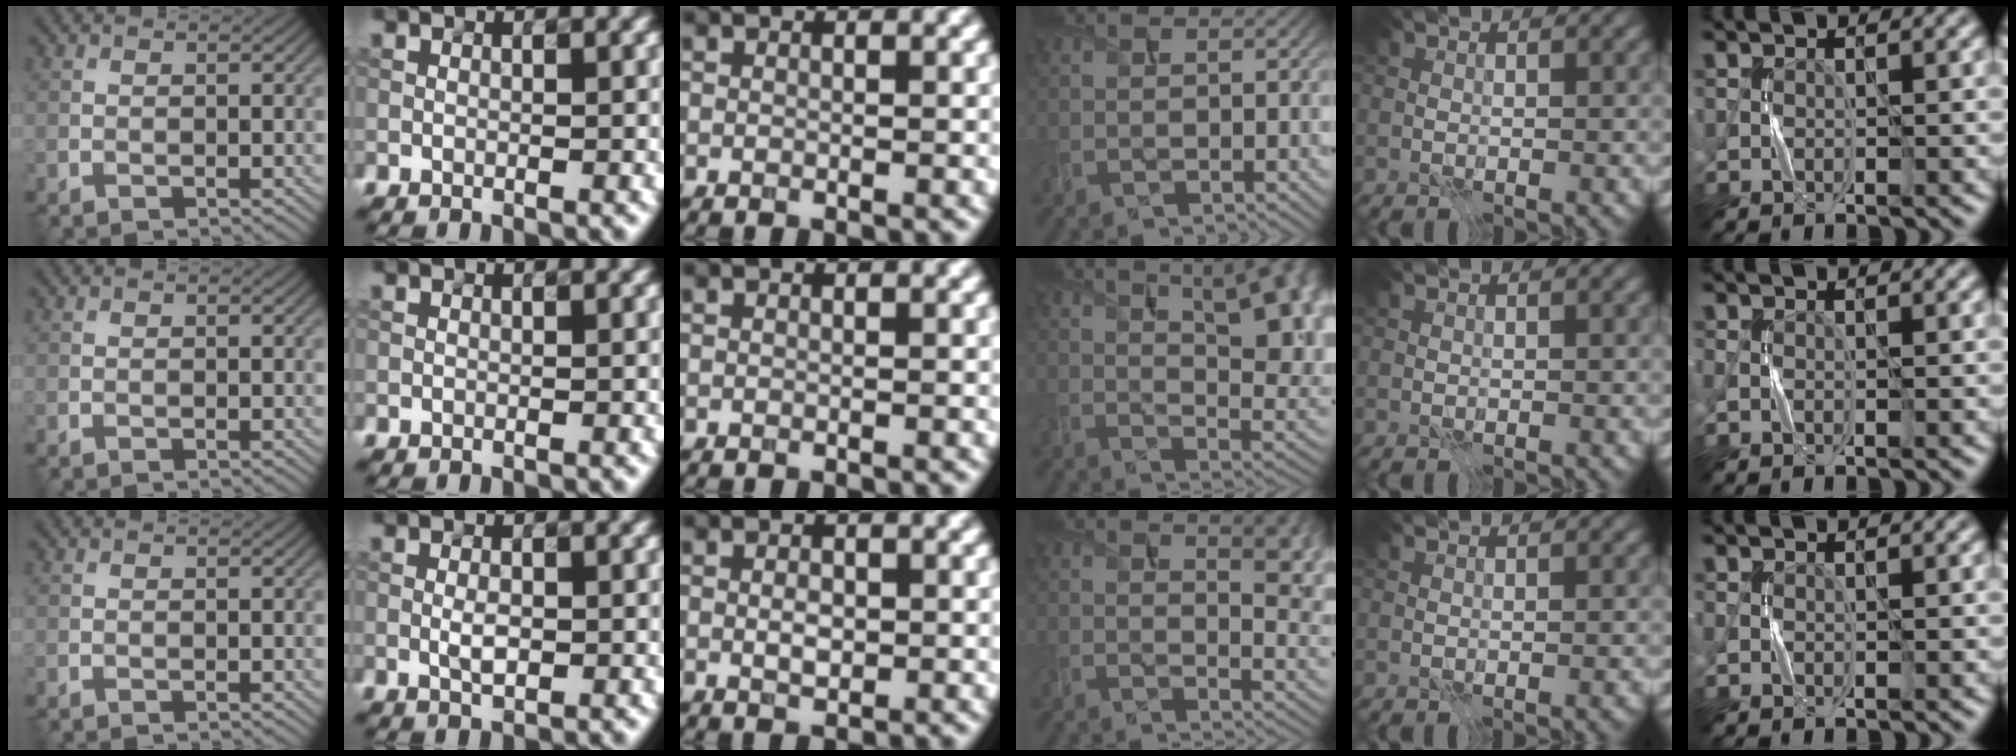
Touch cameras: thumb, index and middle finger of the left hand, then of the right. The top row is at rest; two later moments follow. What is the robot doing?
{"motion": "press", "object": "syringe"}